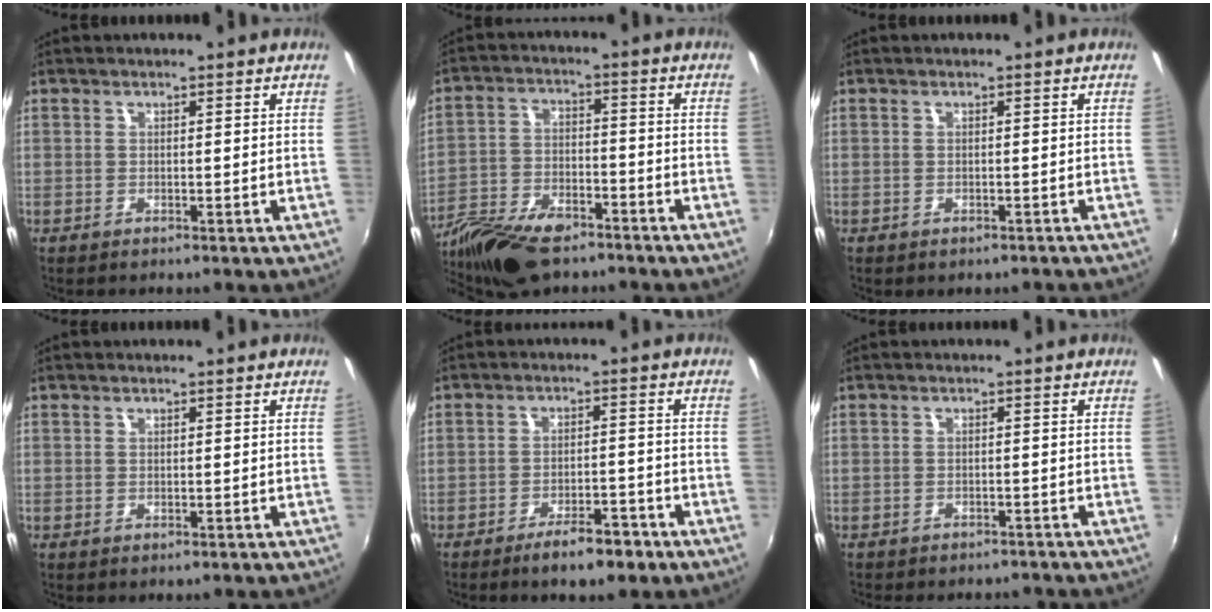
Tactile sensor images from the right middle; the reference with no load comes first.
{"total": 17.2, "force": [-12.2, 7.5, 9.5], "torque": [-0.211, -0.027, -0.220]}
{"total": 2.3, "force": [-1.9, 1.0, 0.9], "torque": [-0.019, -0.007, -0.019]}
{"total": 0.0}
{"total": 6.8, "force": [-4.8, 2.0, 4.3], "torque": [-0.082, 0.003, -0.067]}
{"total": 5.0, "force": [-4.4, 2.1, 1.4], "torque": [-0.035, -0.002, -0.054]}